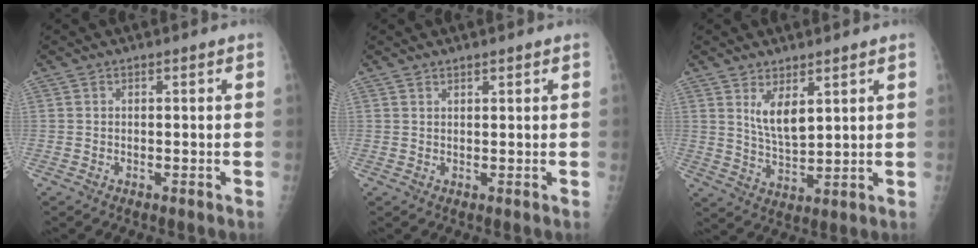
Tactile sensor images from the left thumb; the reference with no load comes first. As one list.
[{"total": 1.0, "force": [0.9, 0.3, 0.4], "torque": [-0.003, -0.004, 0.014]}, {"total": 6.3, "force": [3.1, 2.6, 4.9], "torque": [-0.080, -0.030, 0.067]}]